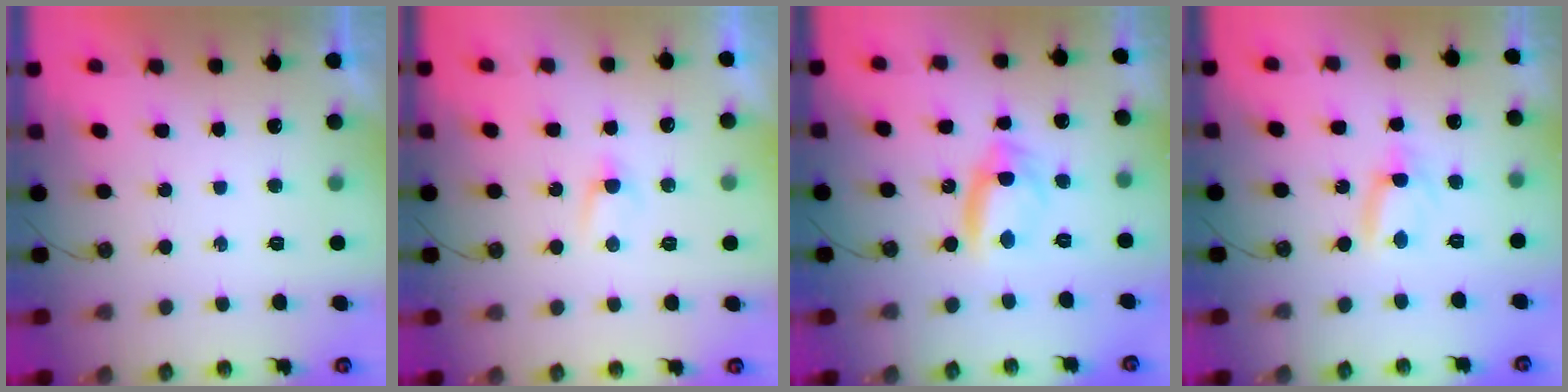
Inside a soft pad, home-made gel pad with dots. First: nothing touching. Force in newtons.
{"total": 2.5, "press": 2.5, "slide": 0.4}
{"total": 10.0, "press": 8.2, "slide": 5.7}
{"total": 1.7, "press": 1.7, "slide": 0.1}